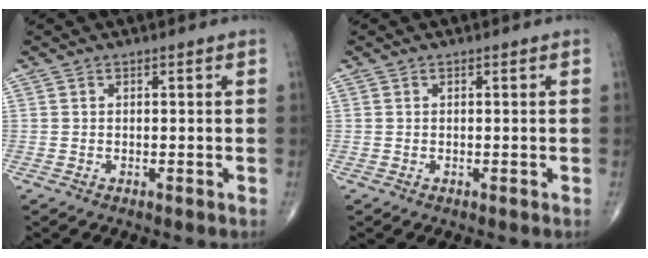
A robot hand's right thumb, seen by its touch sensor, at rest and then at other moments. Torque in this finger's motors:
{"motor_torque": [0.21, -0.02, -0.11, -0.03, 0.01]}